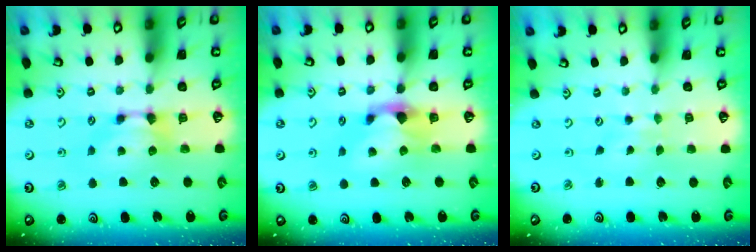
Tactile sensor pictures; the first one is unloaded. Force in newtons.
{"total": 1.8, "press": 1.2, "slide": 1.4}
{"total": 2.7, "press": 2.6, "slide": 0.4}